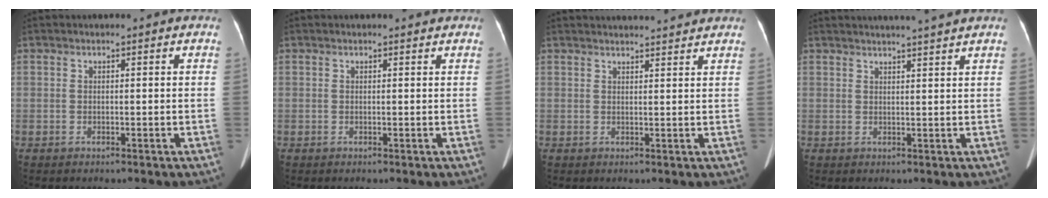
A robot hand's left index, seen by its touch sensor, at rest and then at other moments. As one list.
[{"total": 0.9, "force": [0.9, 0.1, 0.1], "torque": [-0.011, 0.001, 0.011]}, {"total": 8.2, "force": [7.9, 0.5, 2.1], "torque": [-0.028, 0.018, 0.094]}, {"total": 7.5, "force": [6.7, -0.9, 3.1], "torque": [-0.044, 0.014, 0.080]}]